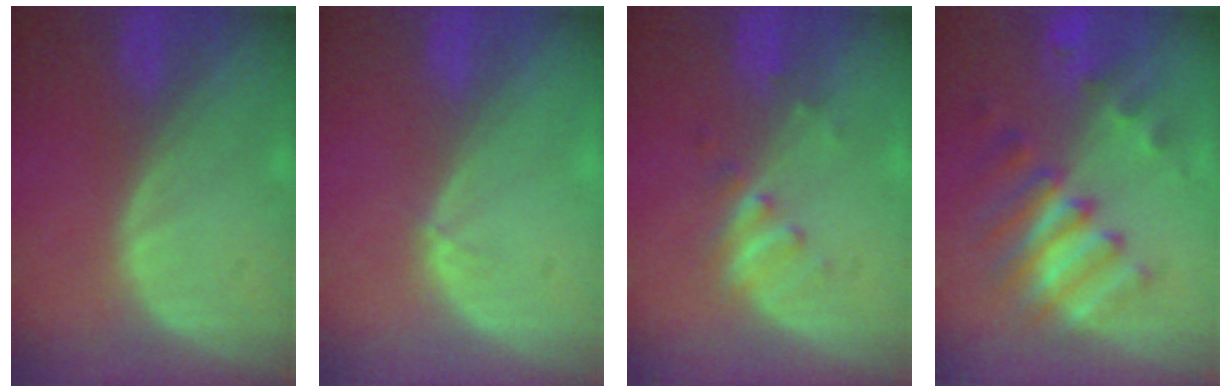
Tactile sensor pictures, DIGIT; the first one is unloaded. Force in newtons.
{"total": 0.6, "press": 0.4, "slide": 0.3}
{"total": 2.7, "press": 2.7, "slide": 0.5}
{"total": 8.5, "press": 7.9, "slide": 3.0}